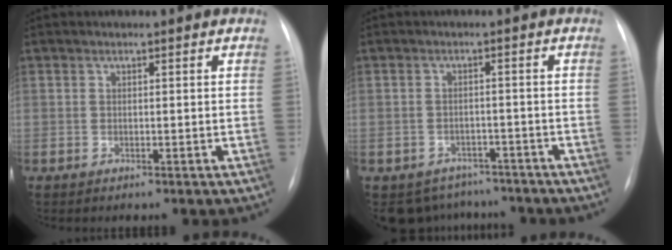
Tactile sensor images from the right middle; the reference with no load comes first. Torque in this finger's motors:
{"motor_torque": [-0.16, -0.30, -0.02, -0.01]}